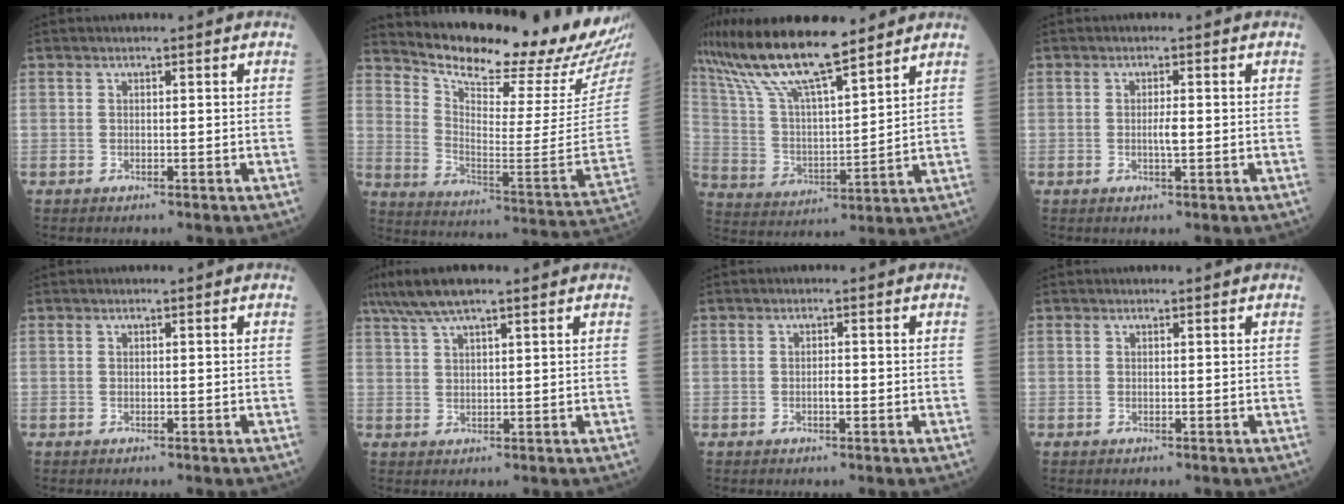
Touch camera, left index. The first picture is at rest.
{"total": 24.3, "force": [22.3, 1.7, 9.5], "torque": [-0.165, -0.111, 0.301]}
{"total": 16.0, "force": [13.0, 2.5, 9.1], "torque": [-0.182, 0.014, 0.245]}
{"total": 1.7, "force": [-0.5, 0.2, 1.7], "torque": [-0.032, -0.004, -0.008]}
{"total": 0.0}
{"total": 7.6, "force": [5.7, 0.9, 4.9], "torque": [-0.096, 0.034, 0.102]}
{"total": 1.2, "force": [-0.6, 0.3, 1.0], "torque": [-0.019, -0.002, -0.011]}
{"total": 0.0}